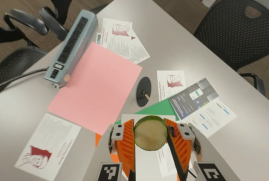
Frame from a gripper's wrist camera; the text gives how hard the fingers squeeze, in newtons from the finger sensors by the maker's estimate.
{"total": 11.7, "left": 11.8, "right": 11.7}